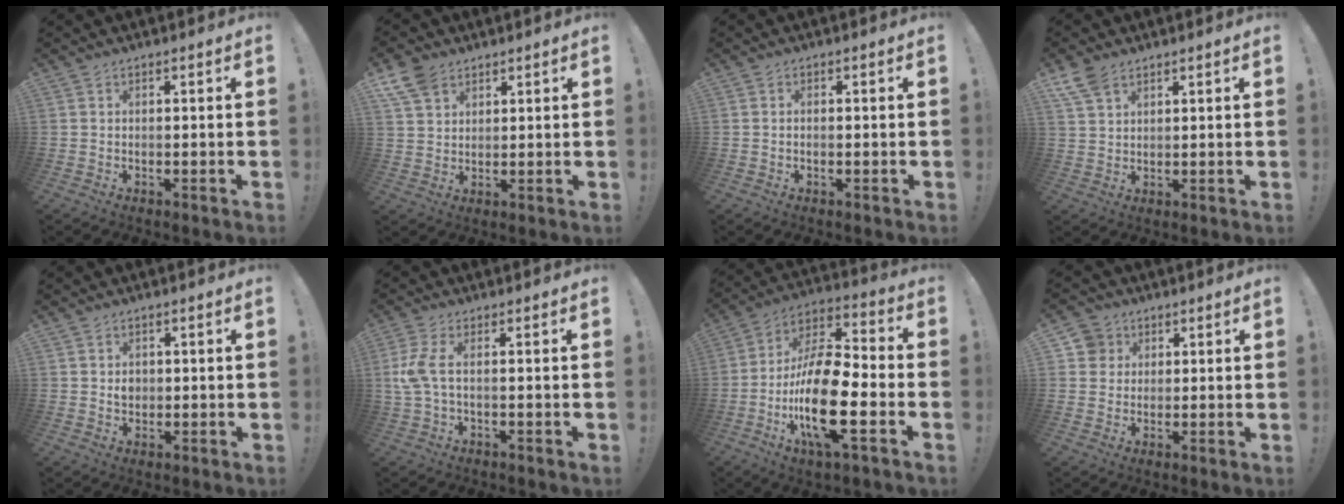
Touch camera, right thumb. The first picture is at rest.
{"total": 7.7, "force": [5.0, 4.9, 3.4], "torque": [-0.064, -0.017, 0.100]}
{"total": 0.9, "force": [-0.4, 0.4, 0.7], "torque": [-0.019, 0.003, -0.006]}
{"total": 6.2, "force": [4.2, 3.2, 3.4], "torque": [-0.057, -0.017, 0.081]}
{"total": 2.2, "force": [0.2, 1.9, 1.2], "torque": [-0.011, -0.001, 0.001]}
{"total": 5.8, "force": [0.3, 1.9, 5.5], "torque": [-0.123, -0.009, 0.004]}
{"total": 21.4, "force": [-6.4, 8.1, 18.8], "torque": [-0.372, 0.033, -0.104]}
{"total": 5.2, "force": [2.1, 4.6, 0.9], "torque": [-0.011, -0.006, 0.040]}